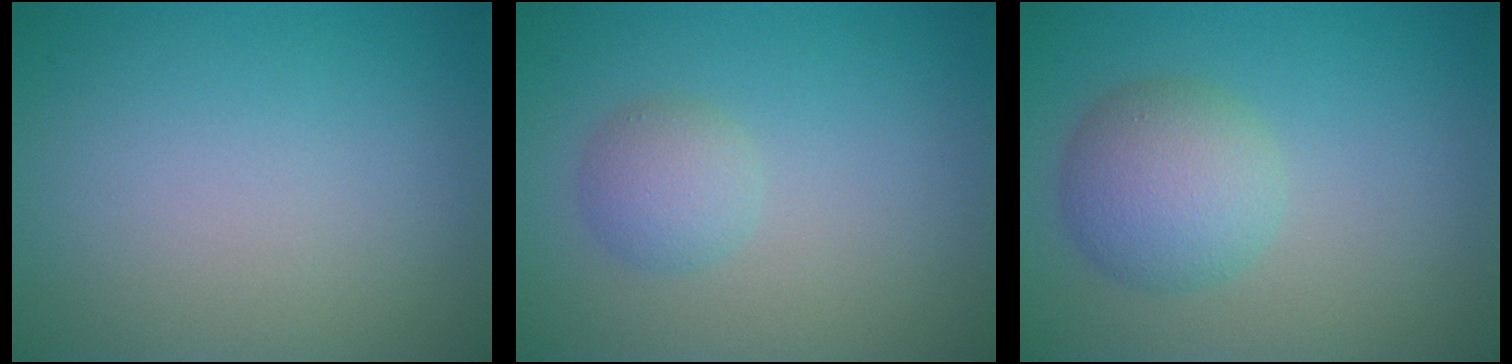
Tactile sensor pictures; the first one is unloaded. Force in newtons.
{"total": 2.2, "press": 2.2, "slide": 0.2}
{"total": 4.5, "press": 4.5, "slide": 0.2}